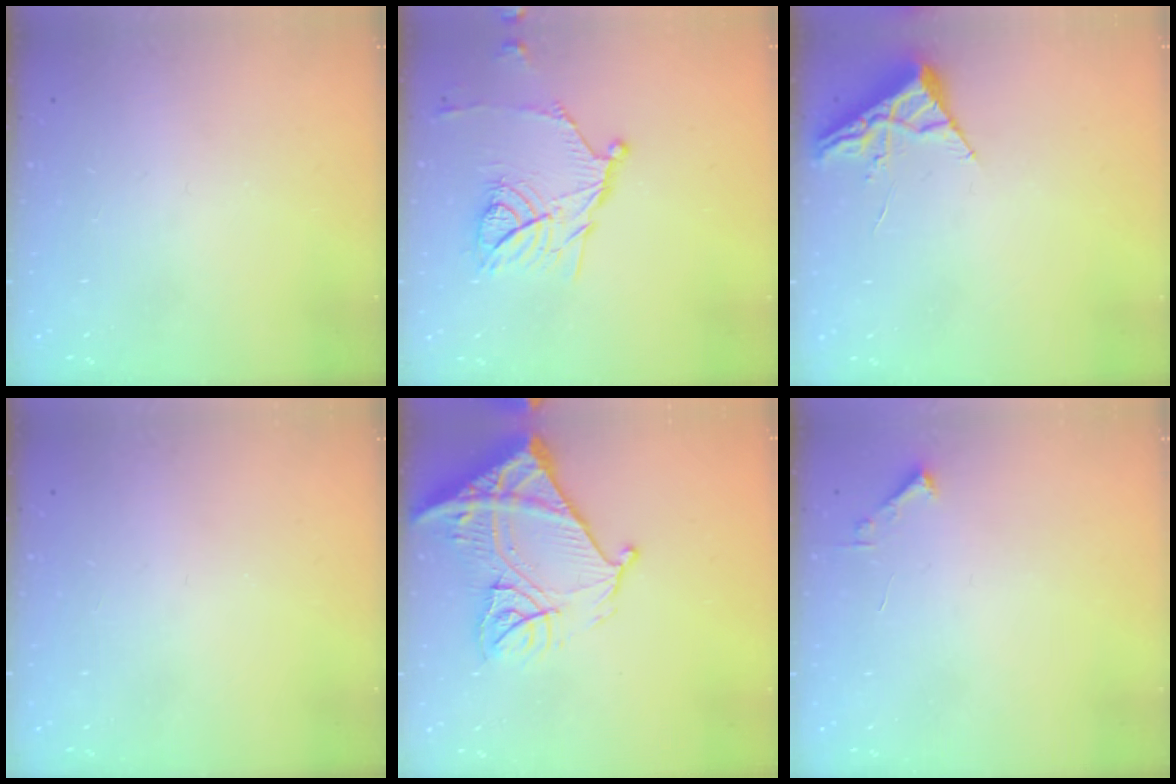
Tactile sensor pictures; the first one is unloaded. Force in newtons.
{"total": 14.1, "press": 14.1, "slide": 0.2}
{"total": 3.9, "press": 3.9, "slide": 0.5}
{"total": 0.0}
{"total": 19.3, "press": 19.2, "slide": 2.2}
{"total": 1.7, "press": 1.7, "slide": 0.2}